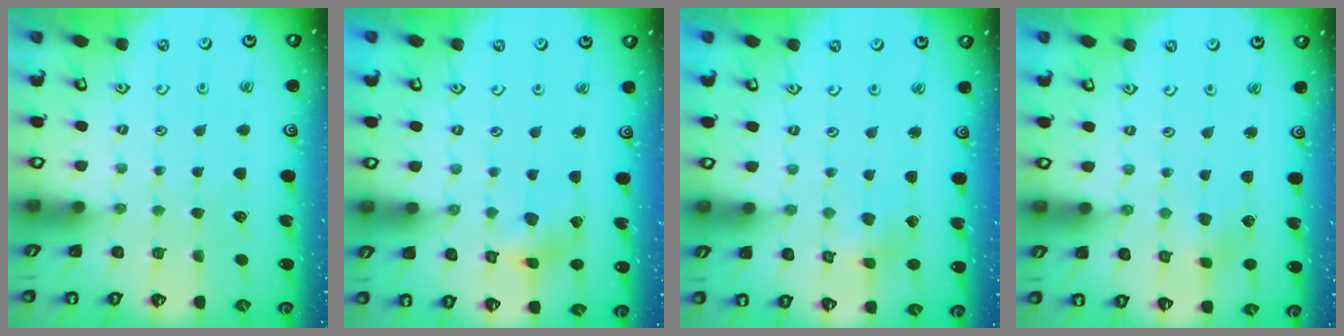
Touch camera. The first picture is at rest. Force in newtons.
{"total": 5.3, "press": 5.3, "slide": 0.5}
{"total": 2.4, "press": 2.4, "slide": 0.2}
{"total": 2.7, "press": 2.7, "slide": 0.3}